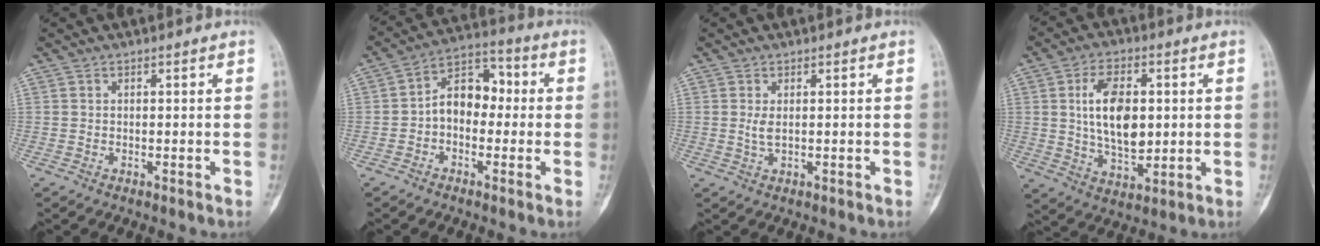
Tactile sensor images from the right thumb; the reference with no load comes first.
{"total": 9.4, "force": [-0.8, 6.6, 6.6], "torque": [-0.075, 0.039, -0.029]}
{"total": 1.6, "force": [0.2, 0.5, 1.6], "torque": [-0.038, -0.002, 0.009]}
{"total": 12.5, "force": [1.7, 7.1, 10.1], "torque": [-0.161, -0.010, 0.036]}